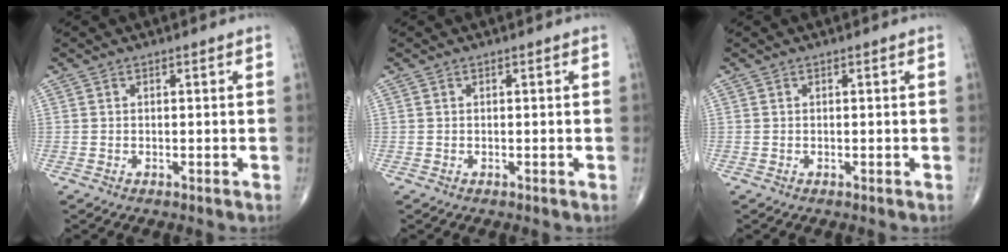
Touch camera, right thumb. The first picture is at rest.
{"total": 0.0}
{"total": 0.0}